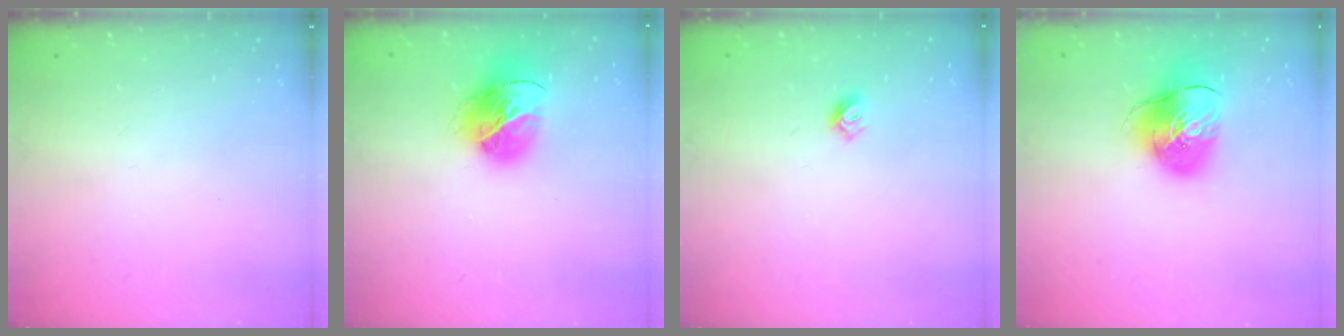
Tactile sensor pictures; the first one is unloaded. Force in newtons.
{"total": 16.7, "press": 16.6, "slide": 1.8}
{"total": 5.5, "press": 5.5, "slide": 0.7}
{"total": 12.6, "press": 12.5, "slide": 1.6}